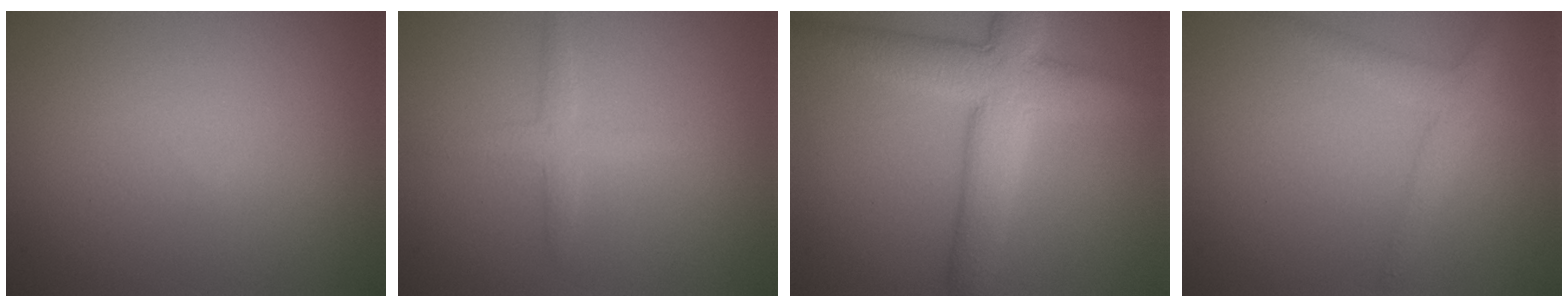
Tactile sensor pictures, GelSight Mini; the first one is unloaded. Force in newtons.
{"total": 1.7, "press": 1.7, "slide": 0.1}
{"total": 7.5, "press": 7.5, "slide": 0.4}
{"total": 2.4, "press": 2.4, "slide": 0.2}